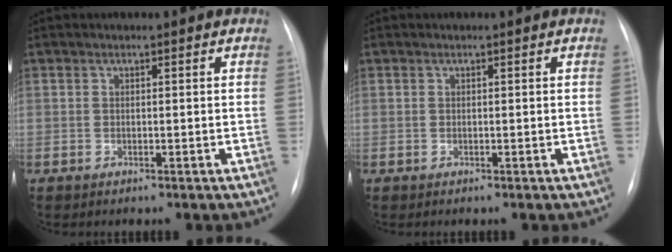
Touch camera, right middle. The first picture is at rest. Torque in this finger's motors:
{"motor_torque": [0.00, 0.00, 0.00, 0.00]}